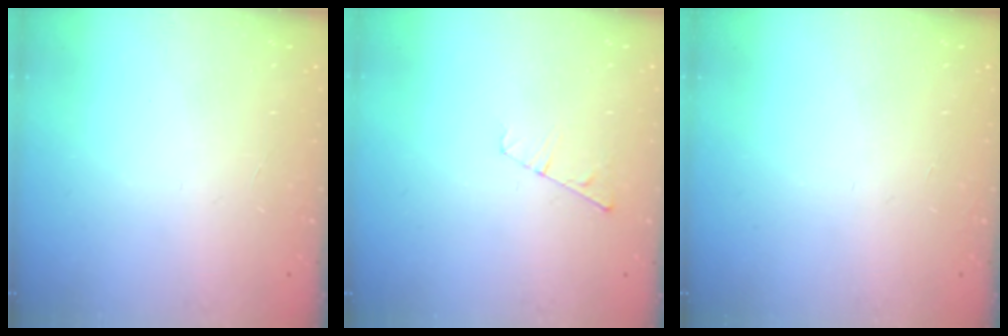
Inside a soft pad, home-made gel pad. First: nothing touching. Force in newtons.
{"total": 3.5, "press": 3.5, "slide": 0.3}
{"total": 0.0}